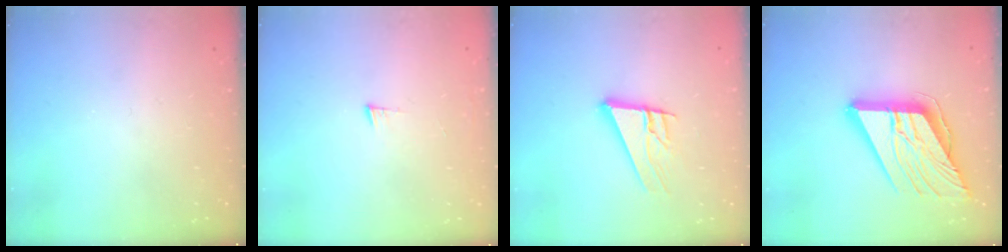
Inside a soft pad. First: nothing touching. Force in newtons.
{"total": 3.2, "press": 3.2, "slide": 0.4}
{"total": 11.9, "press": 11.6, "slide": 2.5}
{"total": 19.2, "press": 19.0, "slide": 2.2}